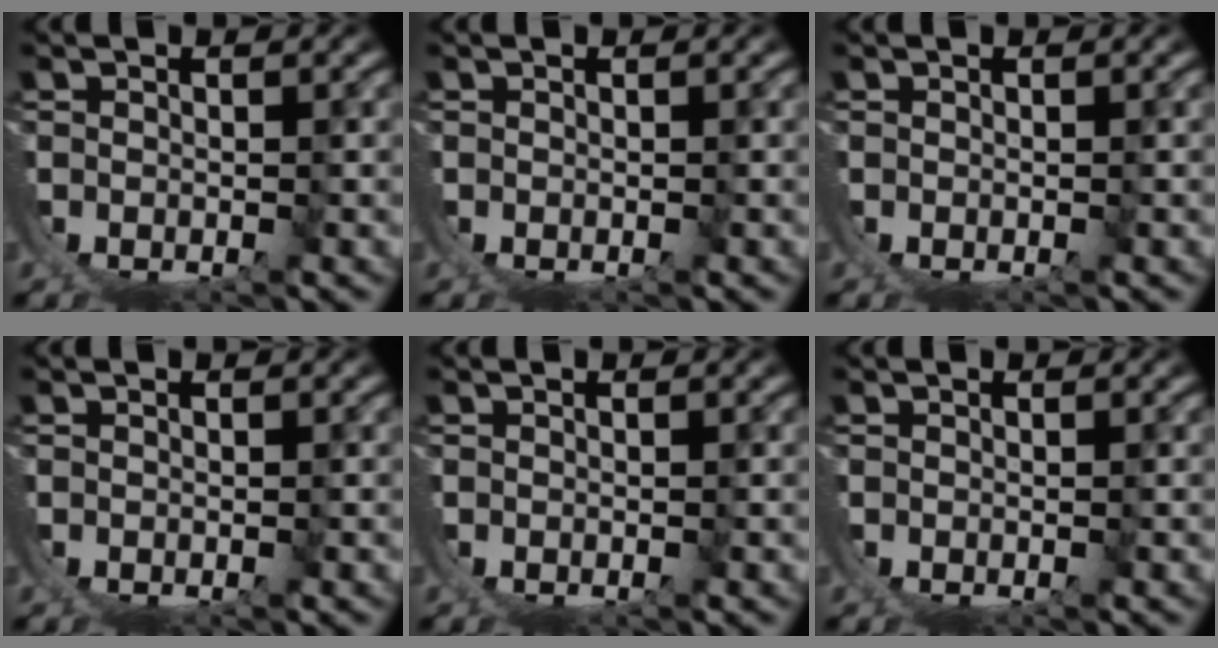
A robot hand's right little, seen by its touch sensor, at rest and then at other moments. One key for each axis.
{"total": 0.0}
{"total": 0.0}
{"total": 0.0}
{"total": 0.0}
{"total": 0.0}